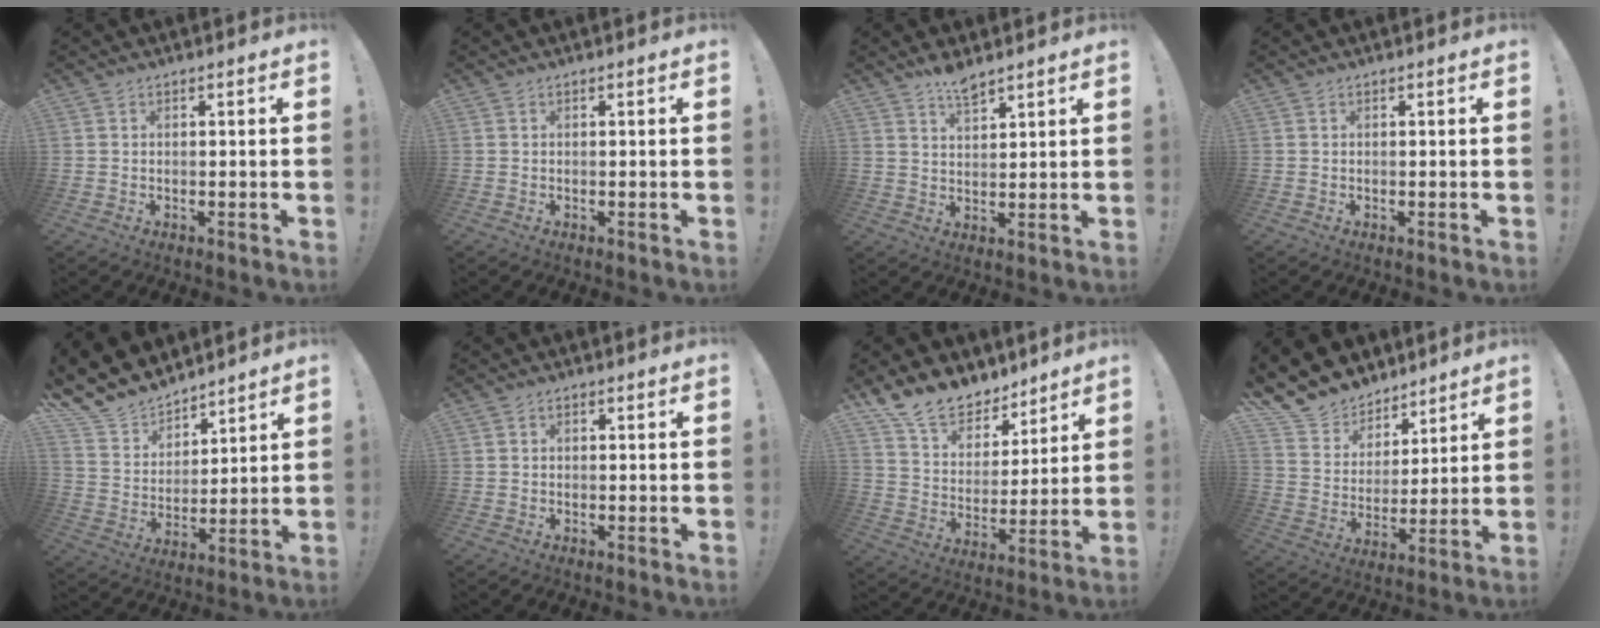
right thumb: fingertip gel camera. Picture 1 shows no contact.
{"total": 0.0}
{"total": 5.7, "force": [4.9, 1.8, 2.3], "torque": [-0.039, -0.024, 0.086]}
{"total": 0.0}
{"total": 13.3, "force": [11.9, 5.7, 1.8], "torque": [-0.067, -0.098, 0.225]}
{"total": 0.8, "force": [-0.2, 0.6, 0.4], "torque": [-0.012, 0.005, -0.003]}
{"total": 14.2, "force": [11.7, 7.1, 3.8], "torque": [-0.083, -0.086, 0.222]}
{"total": 12.4, "force": [9.8, 7.3, 2.0], "torque": [-0.060, -0.078, 0.189]}